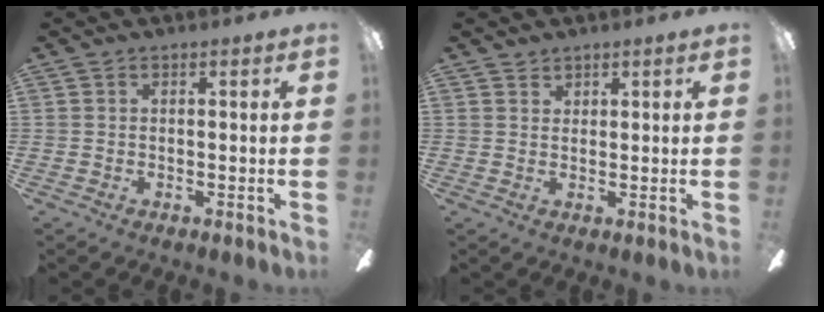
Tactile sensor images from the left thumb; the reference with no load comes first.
{"total": 1.3, "force": [1.2, 0.5, 0.0], "torque": [-0.001, -0.002, 0.024]}